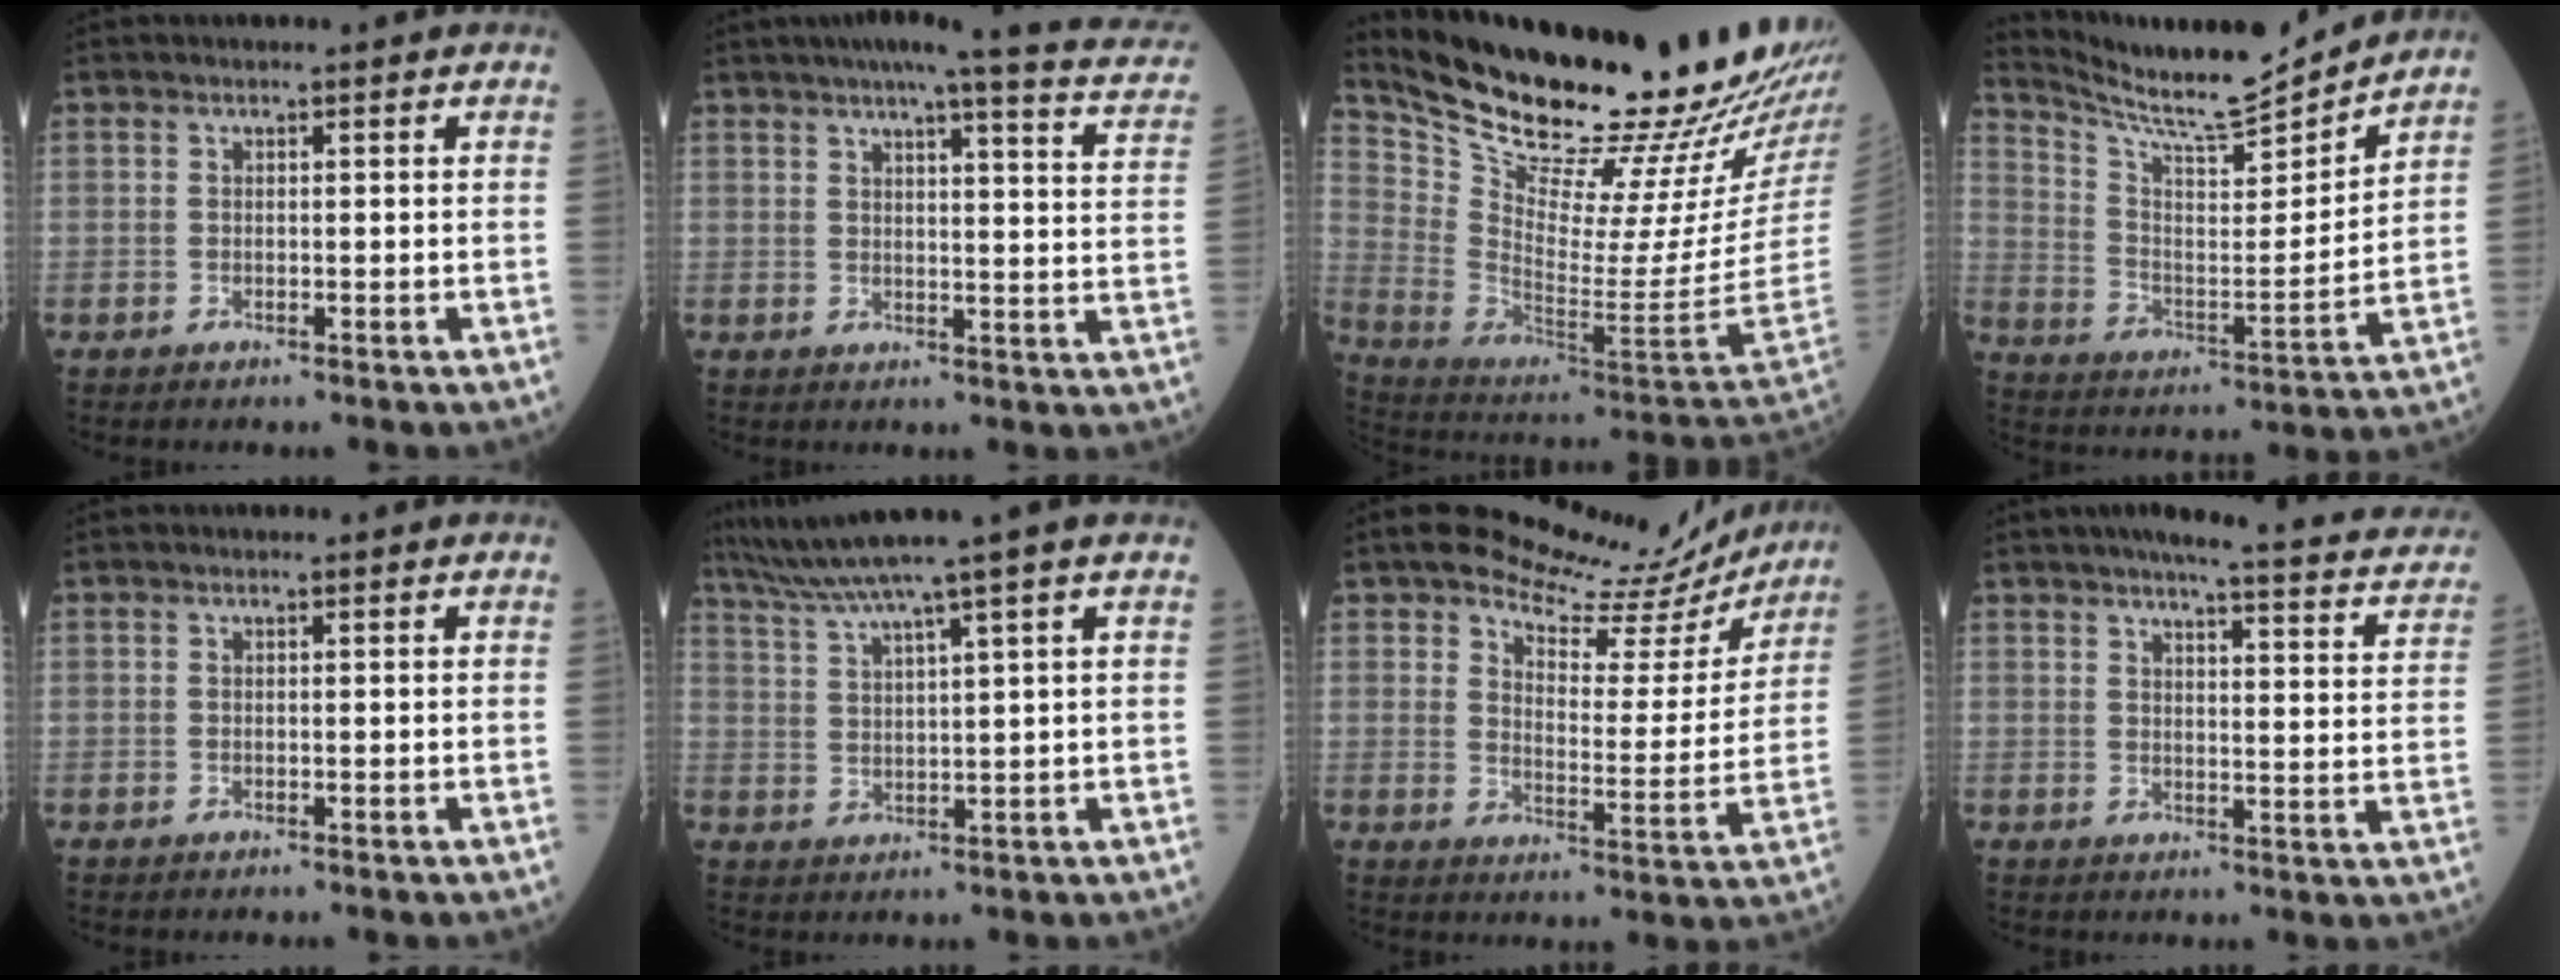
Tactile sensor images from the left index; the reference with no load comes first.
{"total": 20.1, "force": [17.3, 1.3, 10.2], "torque": [-0.124, -0.024, 0.188]}
{"total": 30.6, "force": [26.9, 1.0, 14.5], "torque": [-0.248, -0.119, 0.387]}
{"total": 15.6, "force": [14.9, 0.1, 4.6], "torque": [-0.094, -0.019, 0.245]}
{"total": 0.0}
{"total": 7.8, "force": [6.1, -2.4, 4.3], "torque": [-0.076, 0.015, 0.112]}
{"total": 16.7, "force": [15.6, 4.0, 4.4], "torque": [-0.052, -0.034, 0.193]}
{"total": 21.8, "force": [19.6, 2.1, 9.4], "torque": [-0.112, -0.039, 0.219]}